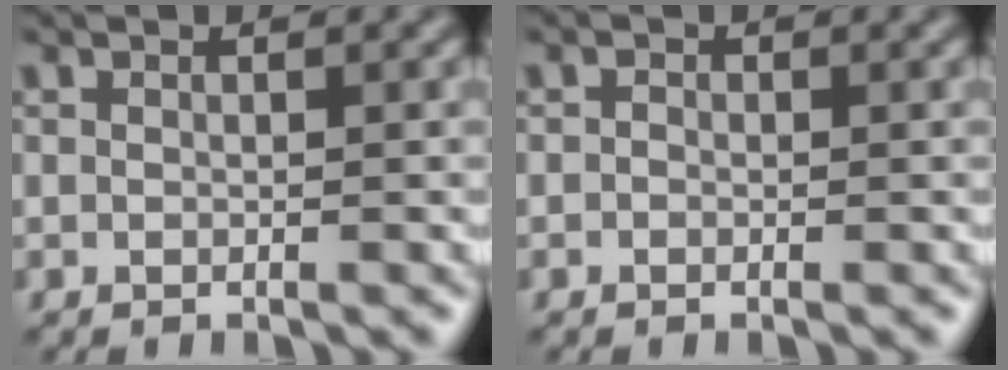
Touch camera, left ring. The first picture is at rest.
{"total": 0.5, "force": [-0.2, 0.4, 0.2], "torque": [-0.001, -0.003, -0.006]}